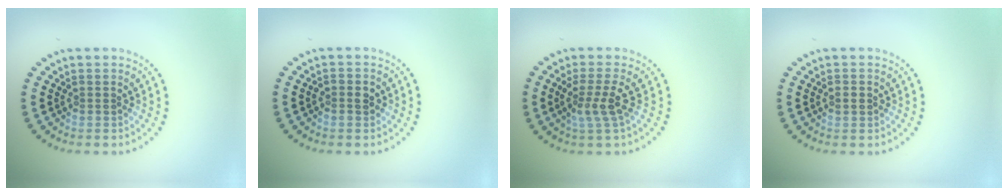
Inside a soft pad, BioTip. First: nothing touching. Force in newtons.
{"total": 1.4, "press": 1.4, "slide": 0.3}
{"total": 2.7, "press": 2.0, "slide": 1.9}
{"total": 1.3, "press": 1.3, "slide": 0.0}